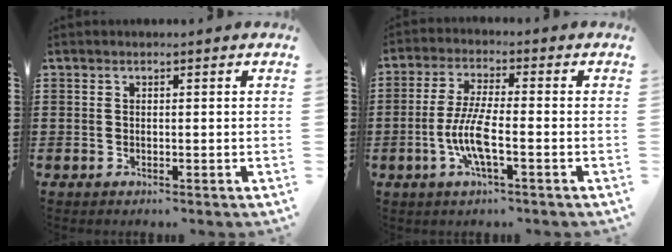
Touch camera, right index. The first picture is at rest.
{"total": 7.2, "force": [-2.2, 1.6, 6.7], "torque": [-0.154, -0.014, -0.051]}